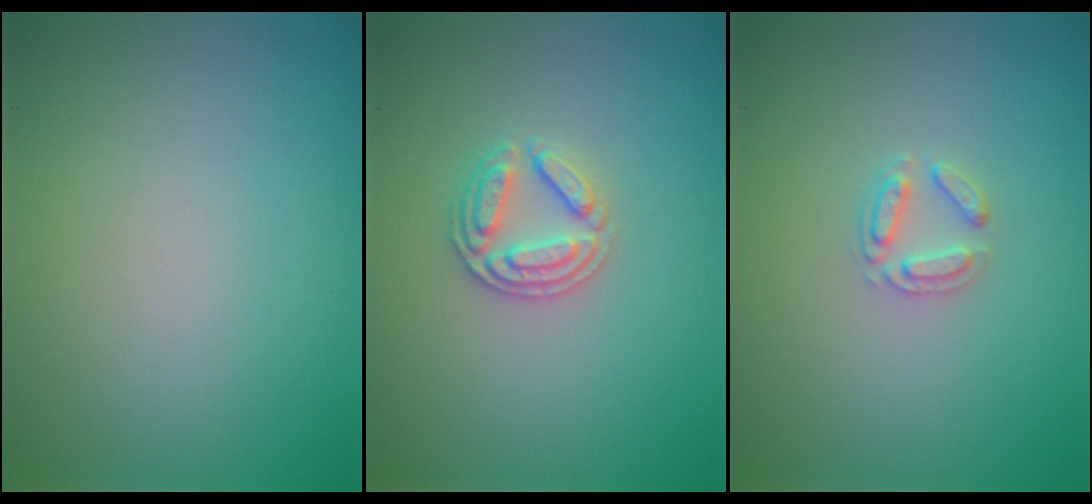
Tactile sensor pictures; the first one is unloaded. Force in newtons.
{"total": 2.7, "press": 2.7, "slide": 0.6}
{"total": 1.9, "press": 1.9, "slide": 0.3}